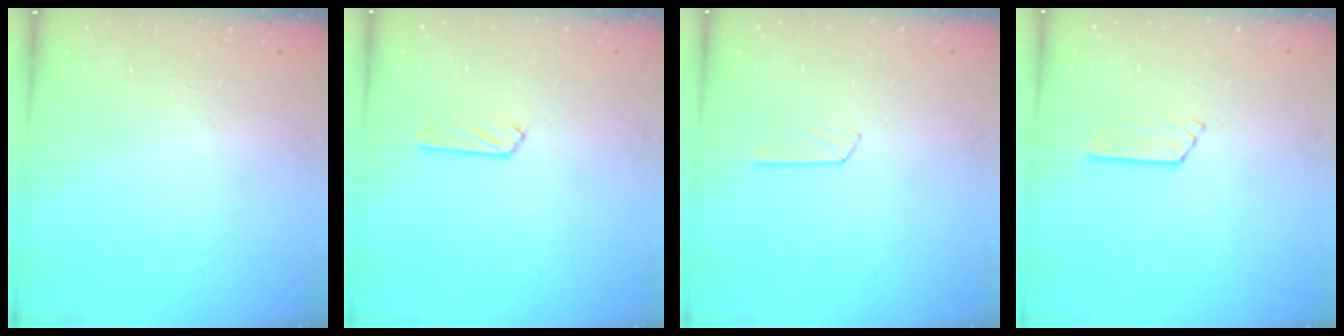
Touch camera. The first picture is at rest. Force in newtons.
{"total": 2.5, "press": 2.5, "slide": 0.3}
{"total": 2.8, "press": 2.8, "slide": 0.4}
{"total": 3.9, "press": 3.9, "slide": 0.4}